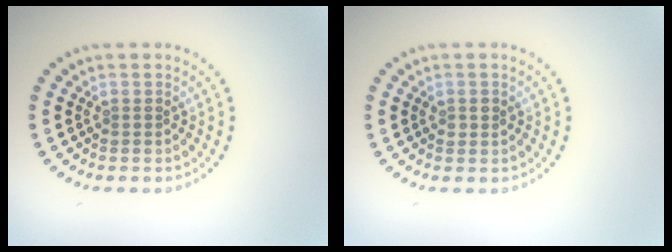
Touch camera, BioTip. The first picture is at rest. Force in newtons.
{"total": 0.9, "press": 0.9, "slide": 0.1}